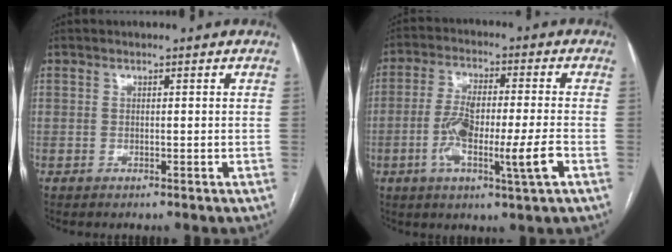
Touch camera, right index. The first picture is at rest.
{"total": 11.4, "force": [-3.3, 1.1, 10.8], "torque": [-0.196, -0.001, -0.059]}